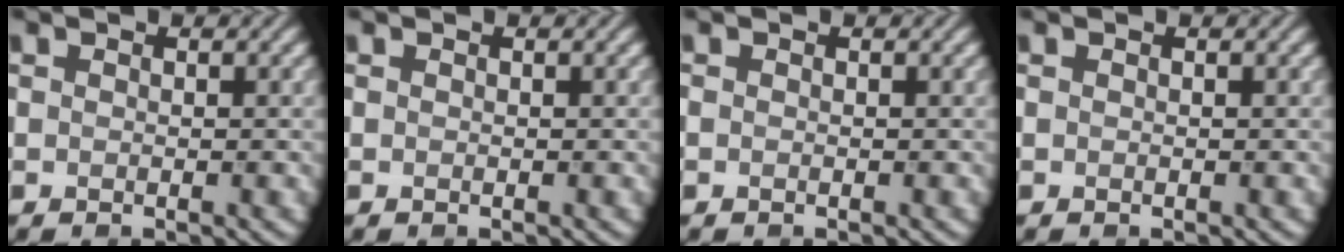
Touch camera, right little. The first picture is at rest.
{"total": 0.0}
{"total": 0.0}
{"total": 0.0}